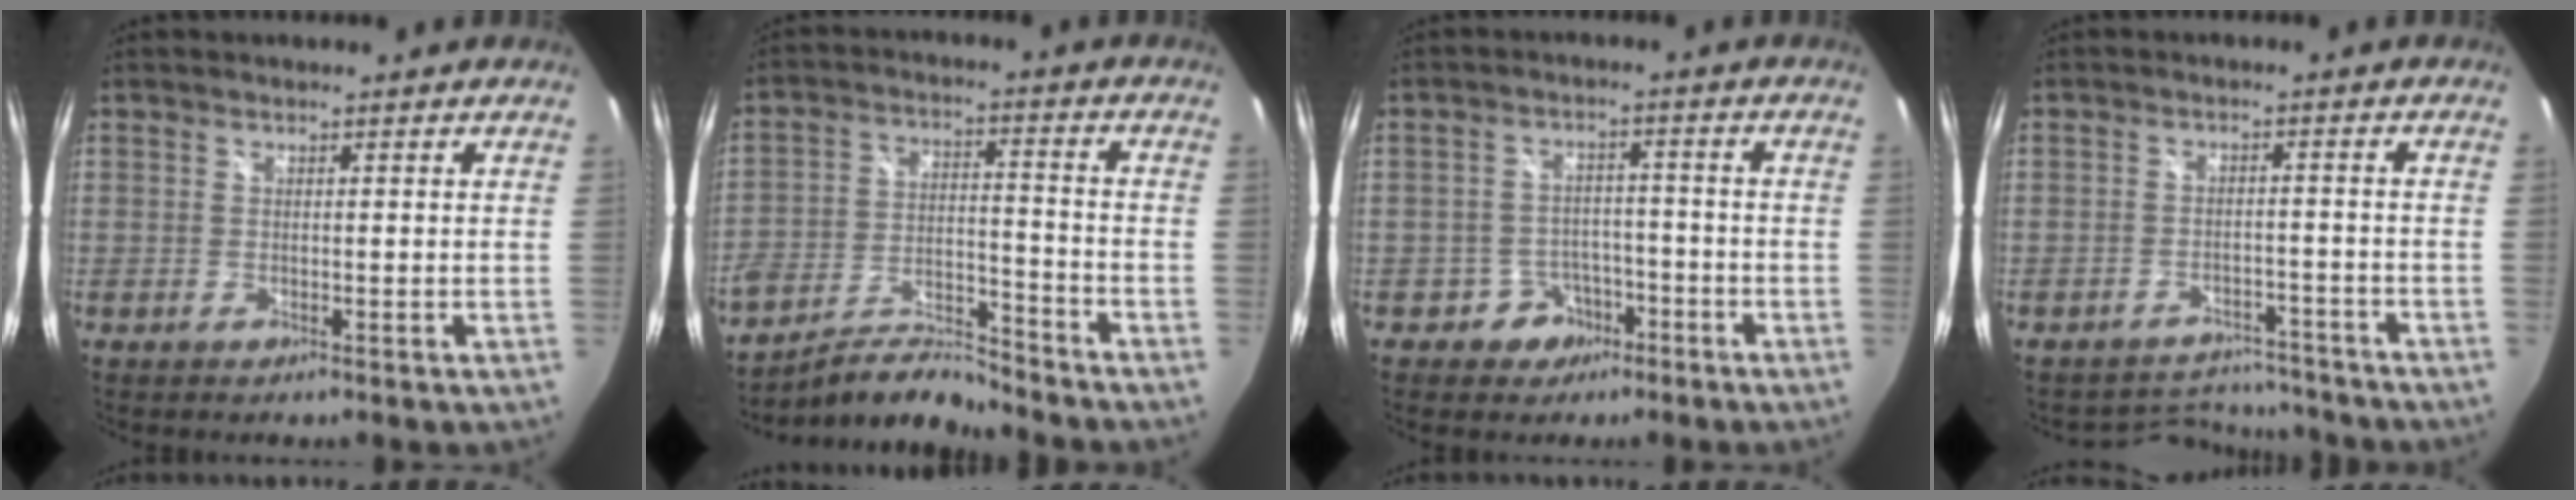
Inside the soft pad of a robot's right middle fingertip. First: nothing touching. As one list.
[{"total": 10.2, "force": [-9.5, 1.5, 3.2], "torque": [-0.062, 0.001, -0.175]}, {"total": 5.4, "force": [-3.3, 4.2, 0.8], "torque": [-0.024, 0.020, -0.043]}, {"total": 8.0, "force": [-7.5, 2.5, 0.0], "torque": [-0.008, 0.022, -0.102]}]